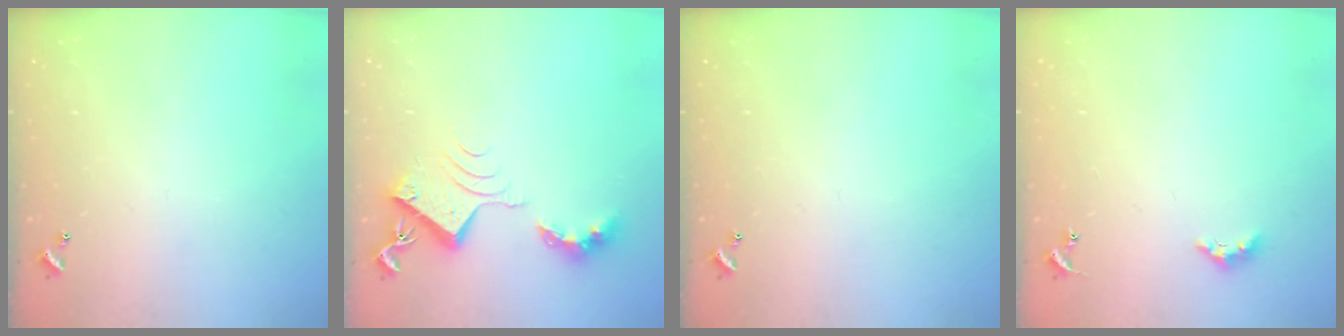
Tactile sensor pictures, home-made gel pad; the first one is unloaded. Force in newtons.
{"total": 9.2, "press": 9.2, "slide": 0.5}
{"total": 0.0}
{"total": 3.2, "press": 3.2, "slide": 0.5}